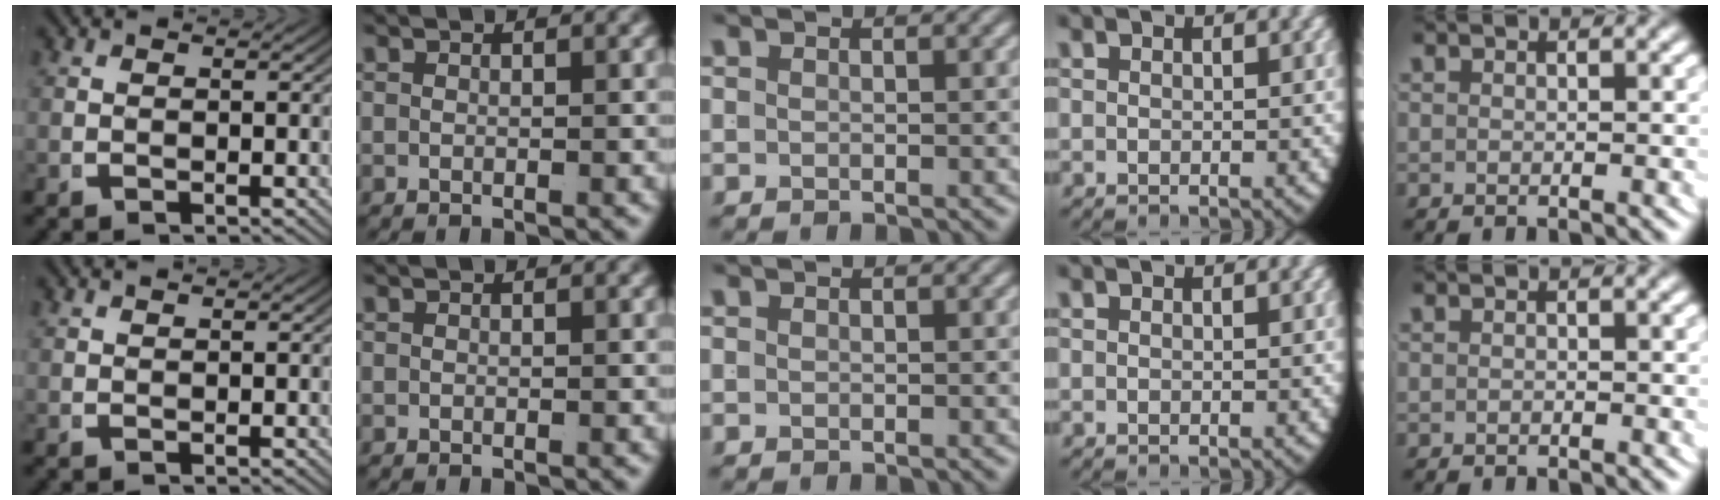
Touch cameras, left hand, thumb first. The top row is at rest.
{"thumb": {"total": 0.9, "force": [0.9, -0.2, -0.1], "torque": [0.001, -0.002, 0.022]}}